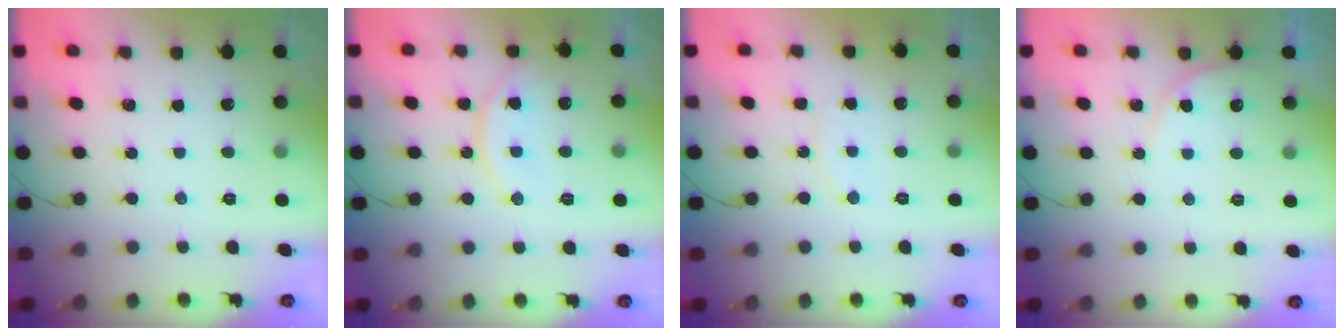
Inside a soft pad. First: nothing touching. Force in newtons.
{"total": 13.9, "press": 13.5, "slide": 3.3}
{"total": 7.7, "press": 7.6, "slide": 0.9}
{"total": 4.8, "press": 4.7, "slide": 0.4}